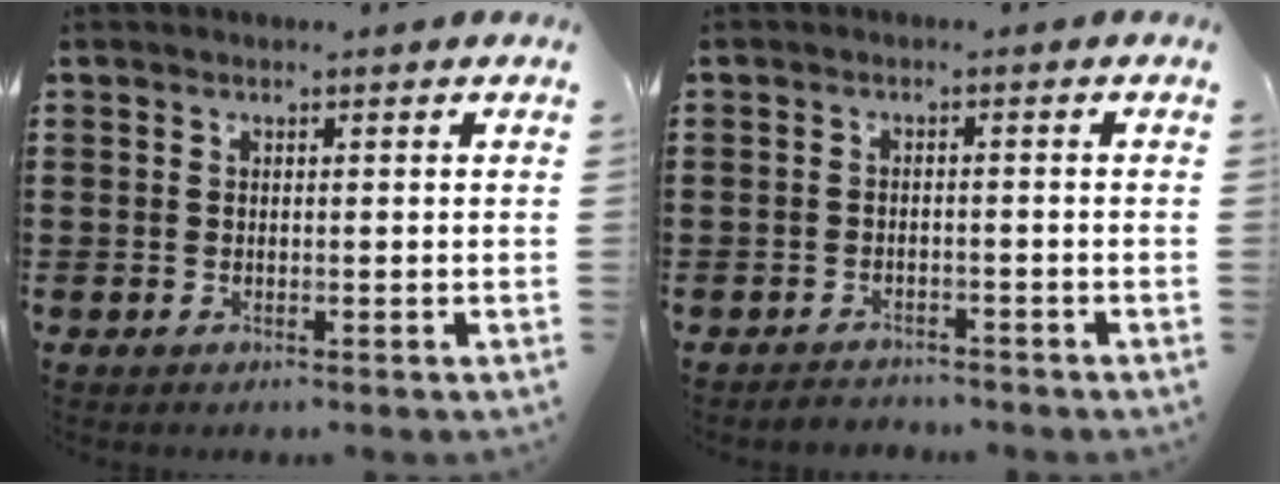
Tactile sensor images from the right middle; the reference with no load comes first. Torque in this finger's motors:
{"motor_torque": [0.19, -0.01, 0.05, 0.00]}